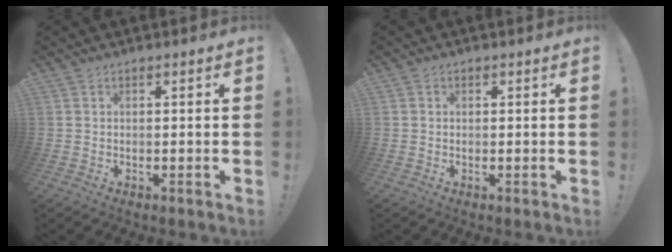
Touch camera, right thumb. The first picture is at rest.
{"total": 0.6, "force": [0.0, 0.6, 0.1], "torque": [0.004, -0.001, 0.000]}